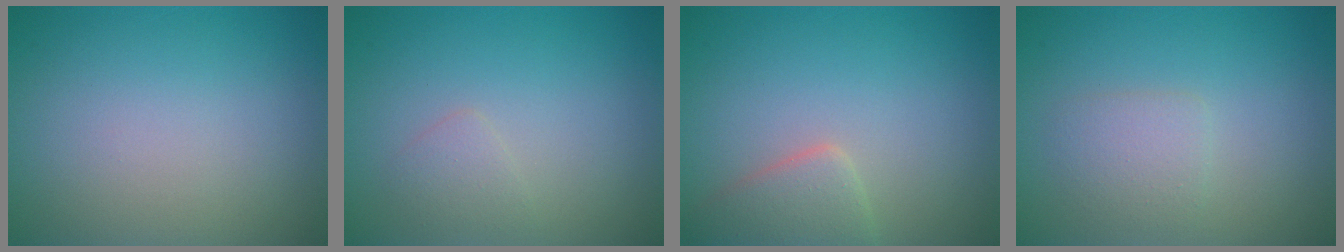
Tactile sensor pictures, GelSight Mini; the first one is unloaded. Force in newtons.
{"total": 1.2, "press": 1.2, "slide": 0.1}
{"total": 2.8, "press": 2.8, "slide": 0.2}
{"total": 1.9, "press": 1.9, "slide": 0.0}